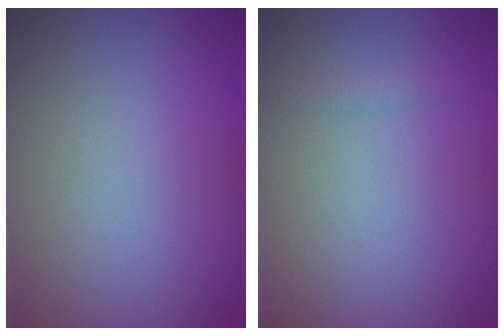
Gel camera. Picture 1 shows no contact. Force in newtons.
{"total": 0.8, "press": 0.8, "slide": 0.0}